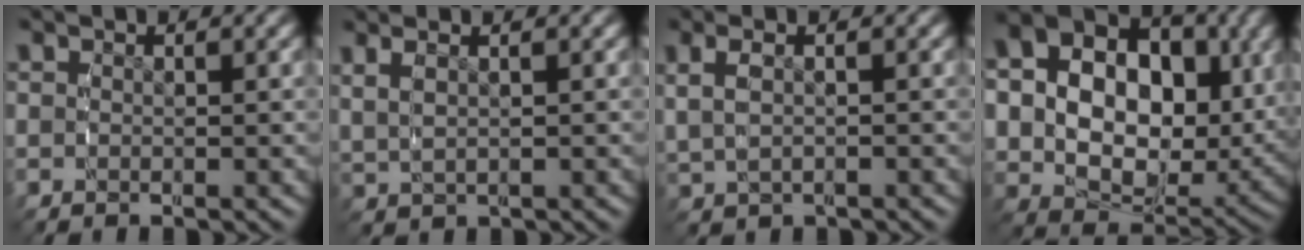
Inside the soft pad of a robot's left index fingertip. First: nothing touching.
{"total": 2.7, "force": [1.2, 1.3, 2.0], "torque": [-0.041, 0.007, 0.028]}
{"total": 3.1, "force": [0.7, 1.8, 2.4], "torque": [-0.053, 0.003, 0.020]}
{"total": 16.2, "force": [2.6, 12.3, 10.3], "torque": [-0.193, -0.027, 0.036]}